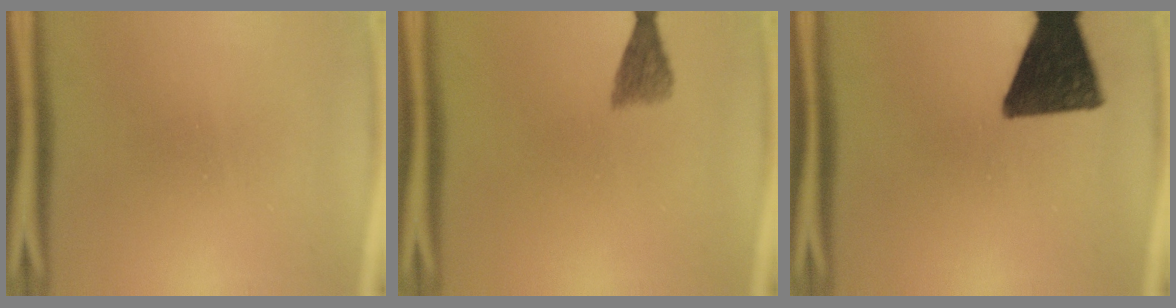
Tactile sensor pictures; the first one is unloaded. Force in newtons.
{"total": 2.9}
{"total": 13.9}